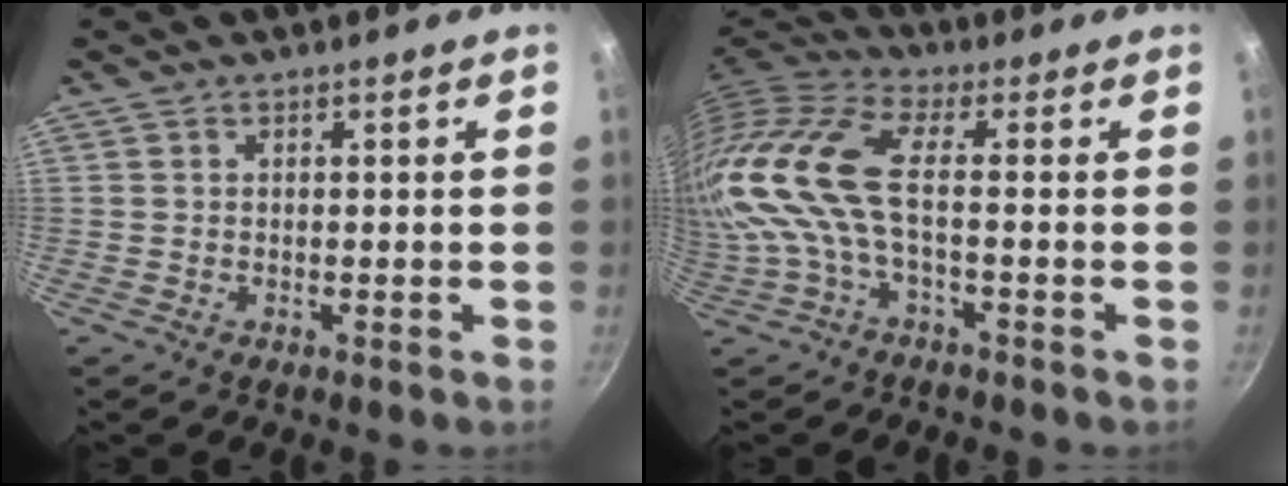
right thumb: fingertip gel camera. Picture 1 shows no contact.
{"total": 16.1, "force": [-1.4, 6.5, 14.7], "torque": [-0.331, 0.017, -0.045]}